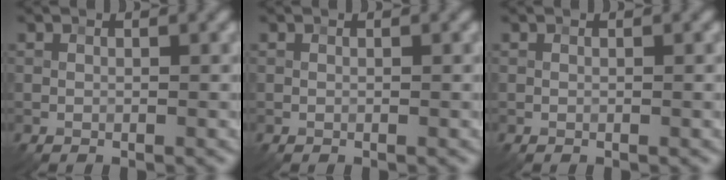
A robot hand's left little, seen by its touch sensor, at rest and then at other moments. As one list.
[{"total": 0.0}, {"total": 0.0}]